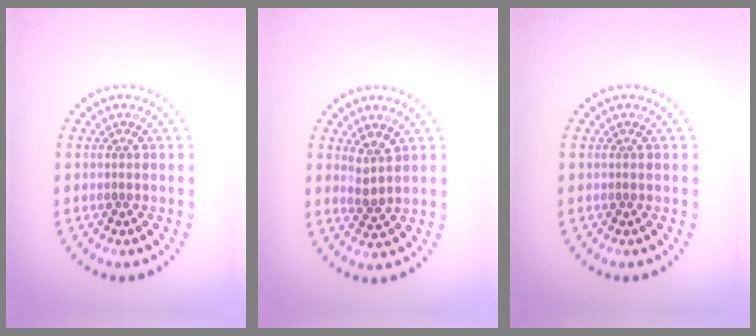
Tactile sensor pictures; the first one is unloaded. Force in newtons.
{"total": 1.9, "press": 1.5, "slide": 1.1}
{"total": 0.0}